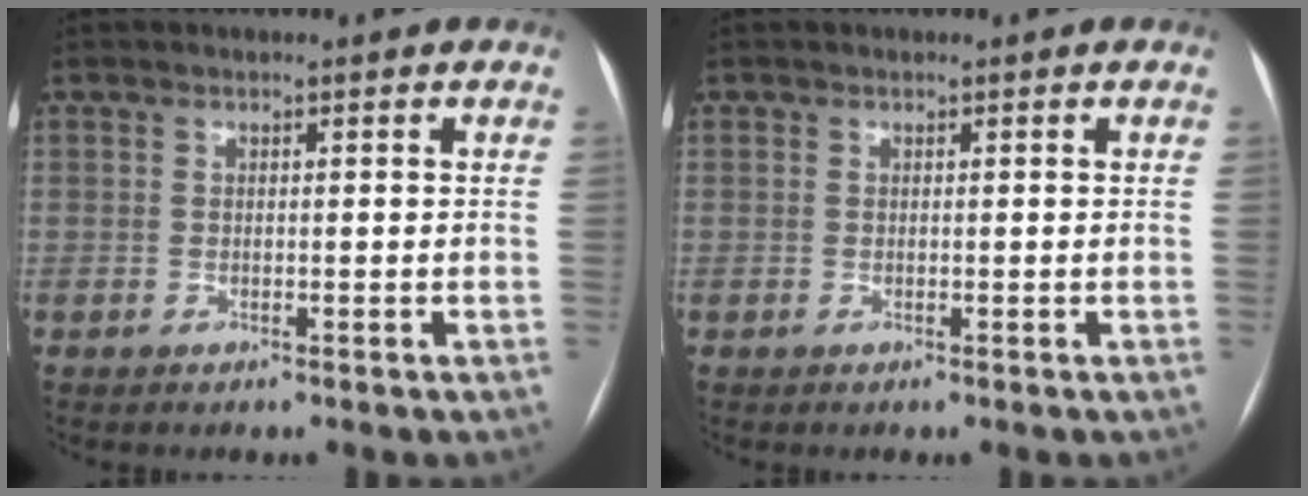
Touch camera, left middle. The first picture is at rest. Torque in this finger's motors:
{"motor_torque": [0.01, 0.01, -0.05, 0.00]}